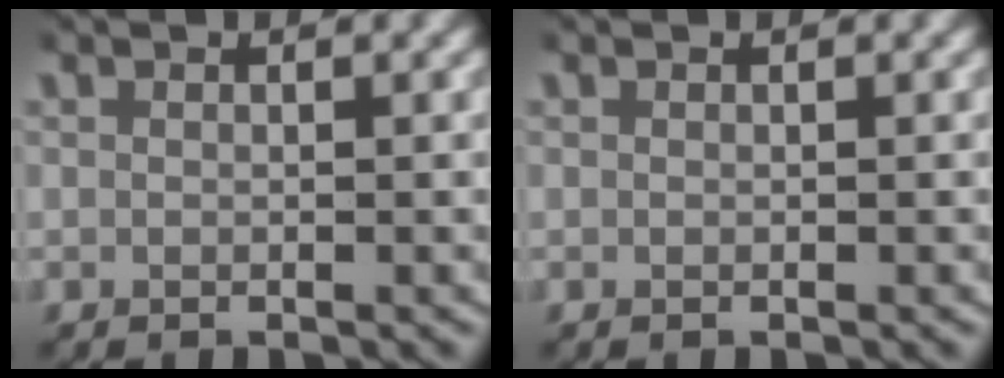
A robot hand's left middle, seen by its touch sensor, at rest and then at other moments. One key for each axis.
{"total": 0.0}